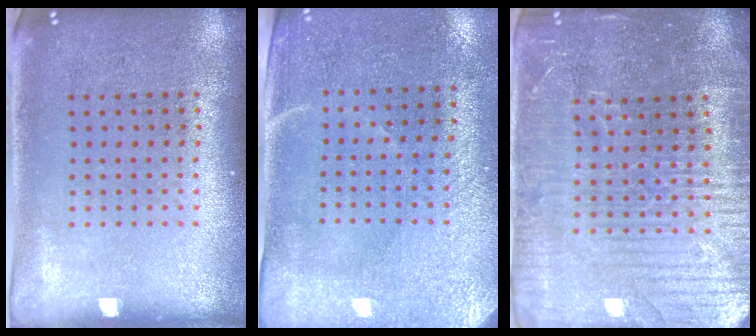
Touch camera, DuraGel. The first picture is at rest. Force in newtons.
{"total": 3.0, "press": 2.7, "slide": 1.4}
{"total": 4.4, "press": 4.1, "slide": 1.5}